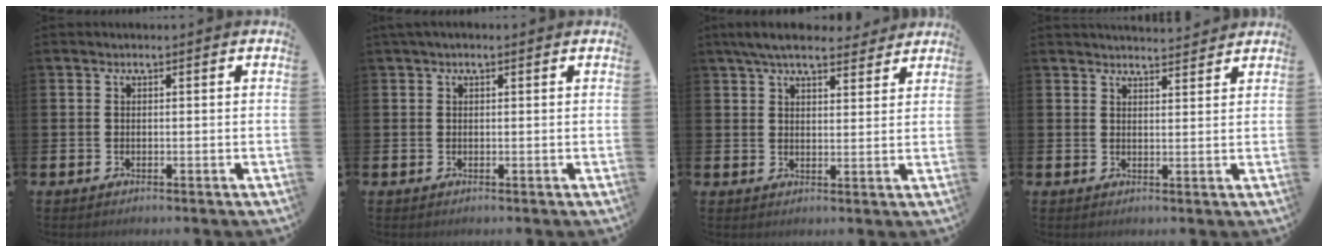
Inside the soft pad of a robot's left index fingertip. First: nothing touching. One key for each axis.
{"total": 0.8, "fx": 0.4, "fy": 0.3, "fz": 0.5, "tx": -0.011, "ty": 0.005, "tz": 0.007}
{"total": 6.3, "fx": 5.7, "fy": 1.4, "fz": 2.2, "tx": -0.050, "ty": -0.018, "tz": 0.103}
{"total": 3.2, "fx": 3.2, "fy": 0.0, "fz": 0.0, "tx": -0.008, "ty": -0.018, "tz": 0.058}